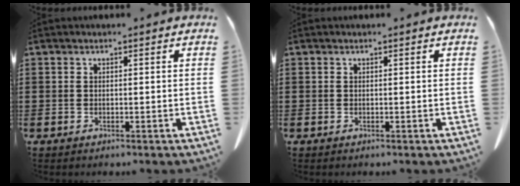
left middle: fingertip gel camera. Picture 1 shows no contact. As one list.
[{"total": 0.0}]